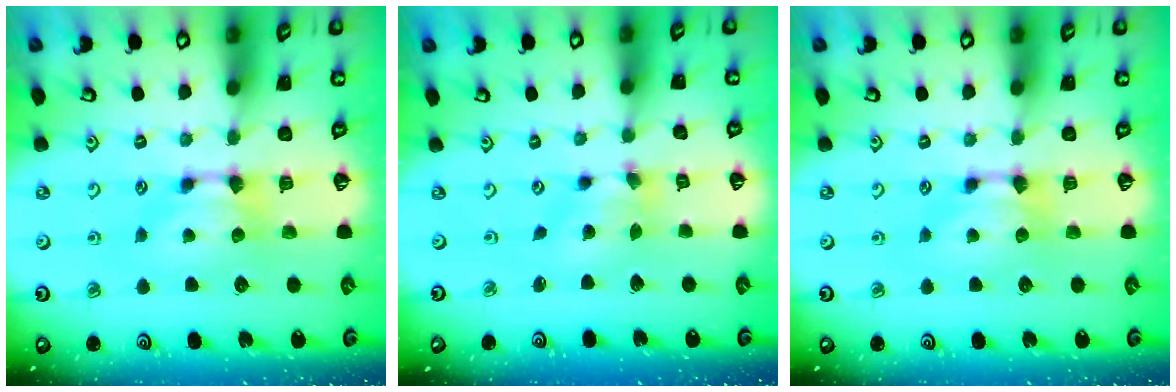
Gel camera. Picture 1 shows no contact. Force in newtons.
{"total": 2.5, "press": 2.1, "slide": 1.3}
{"total": 0.0}